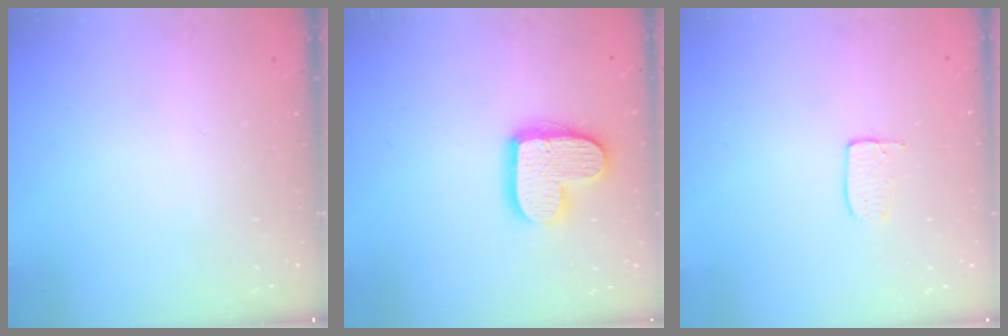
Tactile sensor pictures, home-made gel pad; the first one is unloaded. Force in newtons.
{"total": 14.4, "press": 14.3, "slide": 1.0}
{"total": 3.7, "press": 3.7, "slide": 0.2}